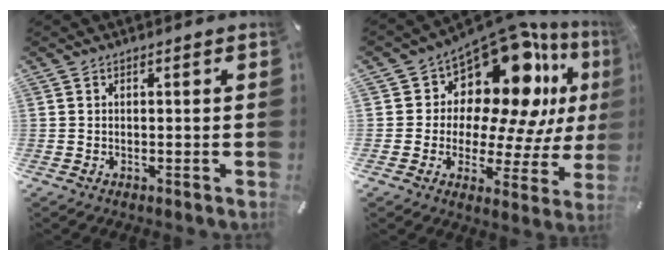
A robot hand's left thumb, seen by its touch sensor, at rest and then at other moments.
{"total": 15.4, "force": [9.4, 8.8, 8.6], "torque": [-0.124, -0.105, 0.159]}